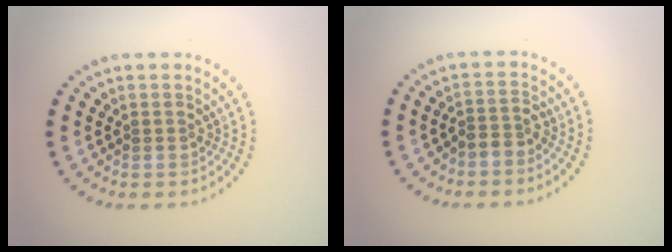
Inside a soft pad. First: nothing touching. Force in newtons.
{"total": 1.8, "press": 1.4, "slide": 1.1}